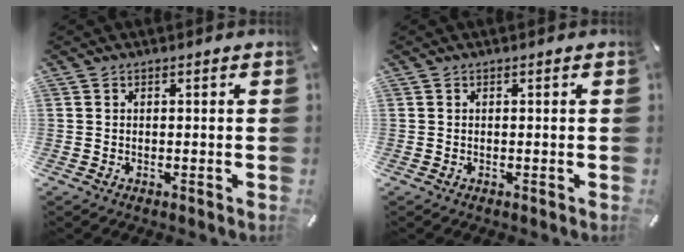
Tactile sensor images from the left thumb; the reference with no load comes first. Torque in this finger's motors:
{"motor_torque": [-0.10, 0.03, 0.03, -0.03, 0.01]}